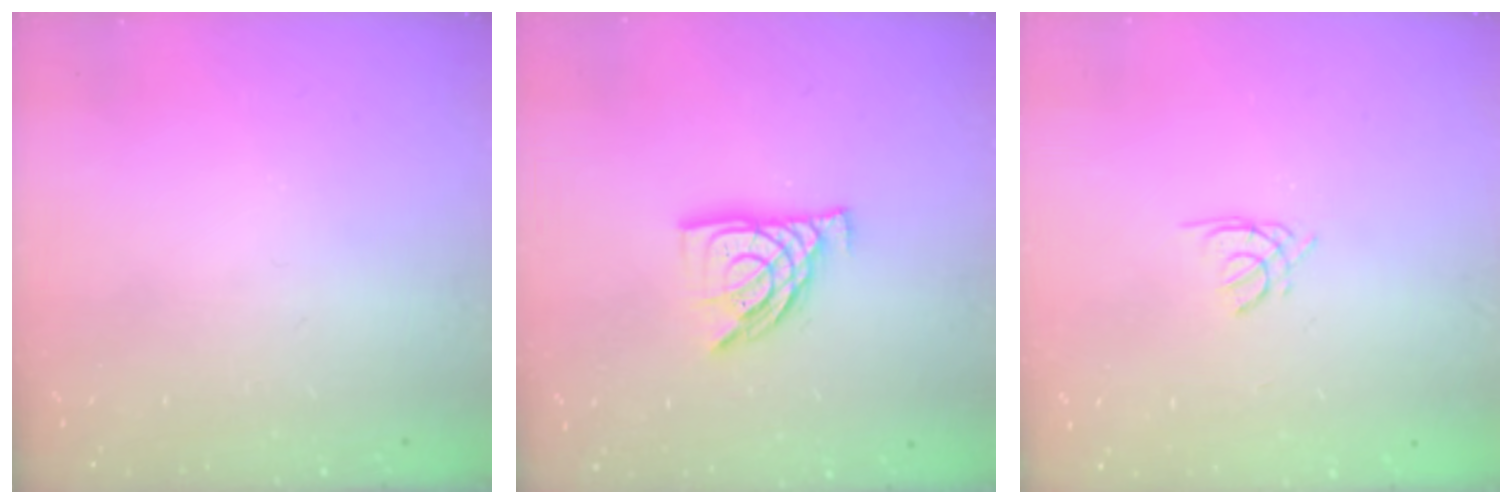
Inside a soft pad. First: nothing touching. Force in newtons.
{"total": 12.2, "press": 12.1, "slide": 1.2}
{"total": 1.4, "press": 1.3, "slide": 0.3}